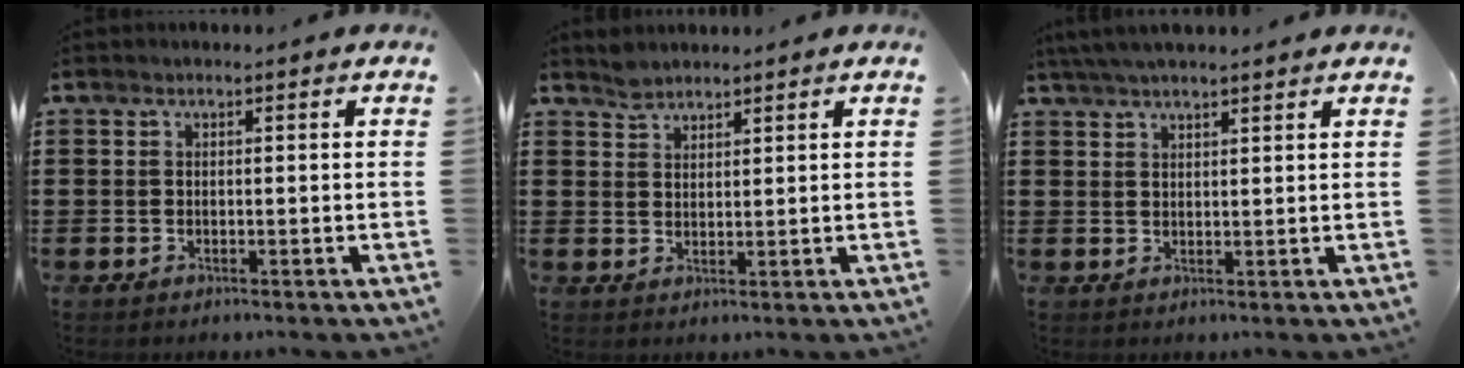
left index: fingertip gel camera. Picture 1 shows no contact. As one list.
[{"total": 2.1, "force": [1.9, 0.7, 0.1], "torque": [-0.009, 0.000, 0.038]}, {"total": 3.3, "force": [2.9, 0.3, 1.6], "torque": [-0.037, 0.001, 0.054]}]